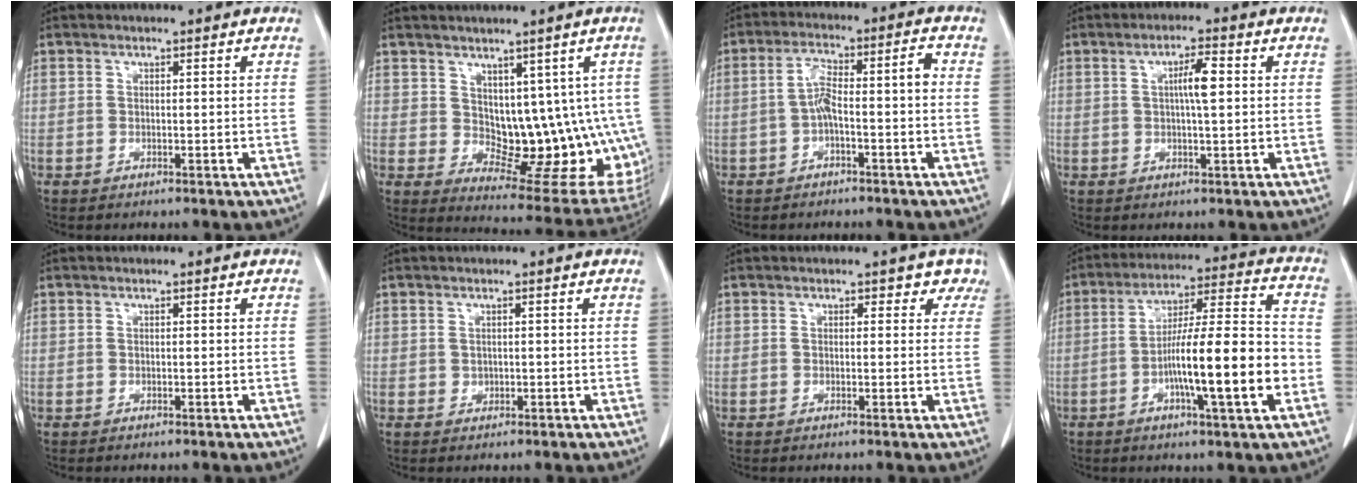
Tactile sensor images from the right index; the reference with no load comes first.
{"total": 13.8, "force": [0.8, 7.9, 11.3], "torque": [-0.115, 0.003, 0.032]}
{"total": 6.3, "force": [-1.2, 1.2, 6.1], "torque": [-0.115, 0.031, -0.022]}
{"total": 4.1, "force": [0.6, 0.4, 4.1], "torque": [-0.071, 0.004, 0.009]}
{"total": 0.0}
{"total": 0.7, "force": [0.0, 0.6, 0.2], "torque": [-0.004, 0.001, 0.001]}
{"total": 2.4, "force": [1.6, 1.7, 0.4], "torque": [0.021, -0.005, -0.001]}
{"total": 16.1, "force": [-4.3, 1.0, 15.5], "torque": [-0.256, 0.007, -0.071]}